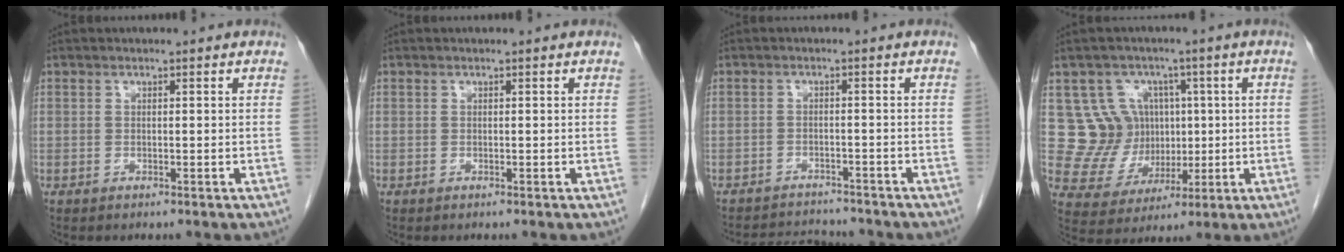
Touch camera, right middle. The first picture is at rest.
{"total": 0.0}
{"total": 7.4, "force": [-7.1, 1.3, 1.2], "torque": [-0.018, 0.002, -0.102]}
{"total": 9.4, "force": [2.0, 9.0, 1.9], "torque": [-0.030, 0.038, 0.054]}